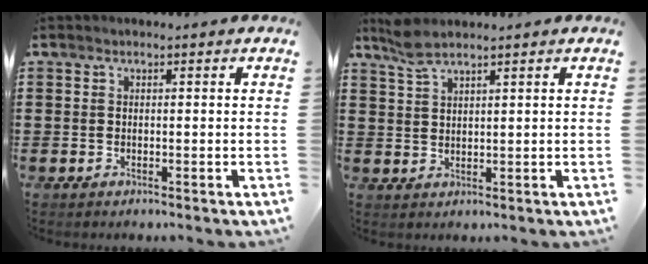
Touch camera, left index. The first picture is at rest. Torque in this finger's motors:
{"motor_torque": [0.48, -0.52, 0.04, 0.07]}